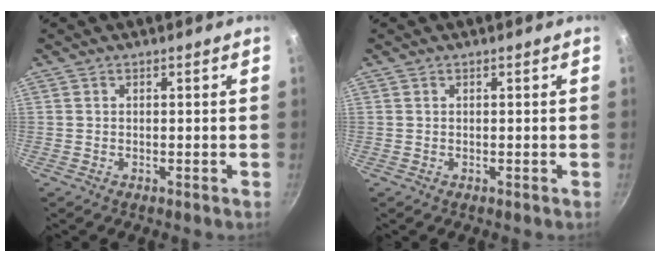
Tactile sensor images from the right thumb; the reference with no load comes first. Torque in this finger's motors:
{"motor_torque": [-0.03, -0.28, 0.34, -0.01, -0.04]}